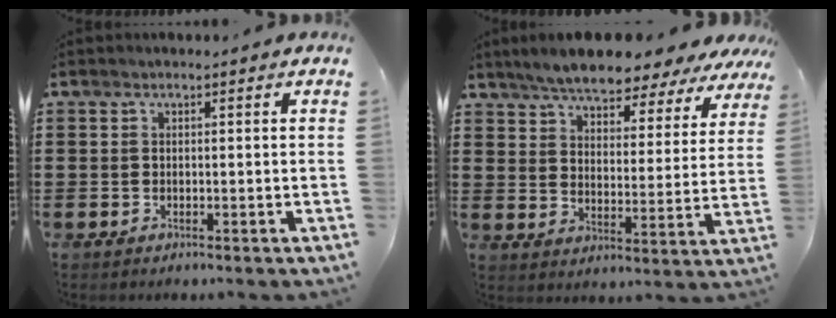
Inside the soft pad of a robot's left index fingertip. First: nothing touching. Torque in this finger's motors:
{"motor_torque": [2.14, 0.00, 1.05, 0.13]}